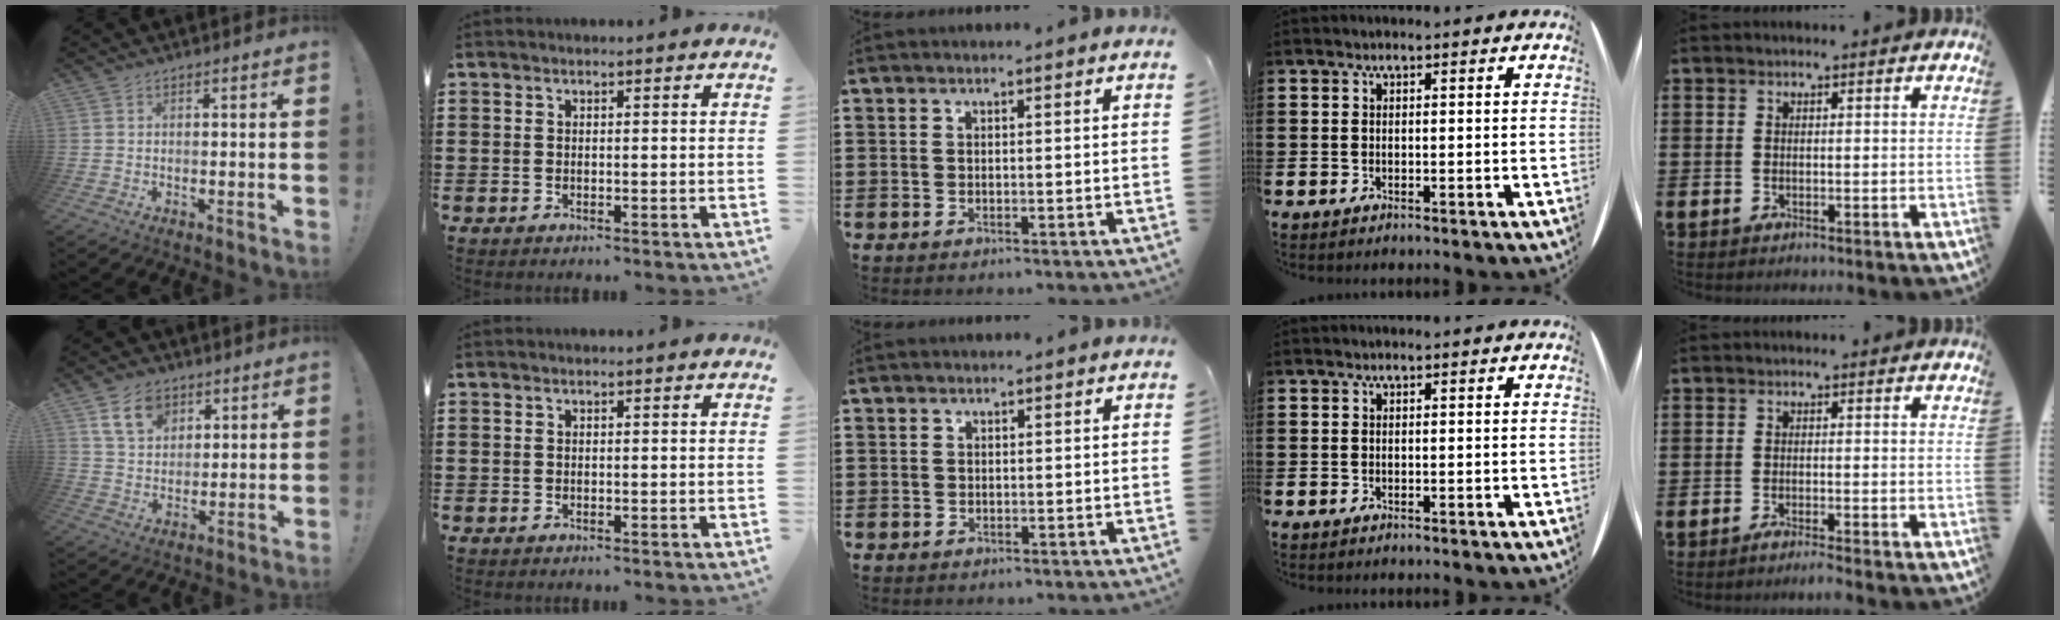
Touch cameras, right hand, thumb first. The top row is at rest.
{"thumb": {"total": 10.1, "force": [5.3, 7.1, 4.9], "torque": [-0.078, -0.015, 0.103]}, "middle": {"total": 0.8, "force": [-0.3, 0.7, 0.0], "torque": [-0.001, 0.004, -0.008]}, "little": {"total": 1.2, "force": [-1.0, -0.1, 0.7], "torque": [-0.010, -0.002, -0.018]}}